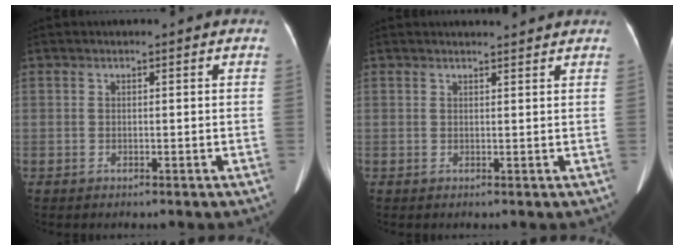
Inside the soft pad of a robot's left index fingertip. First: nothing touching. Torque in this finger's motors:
{"motor_torque": [0.43, -1.02, 0.03, 0.02]}